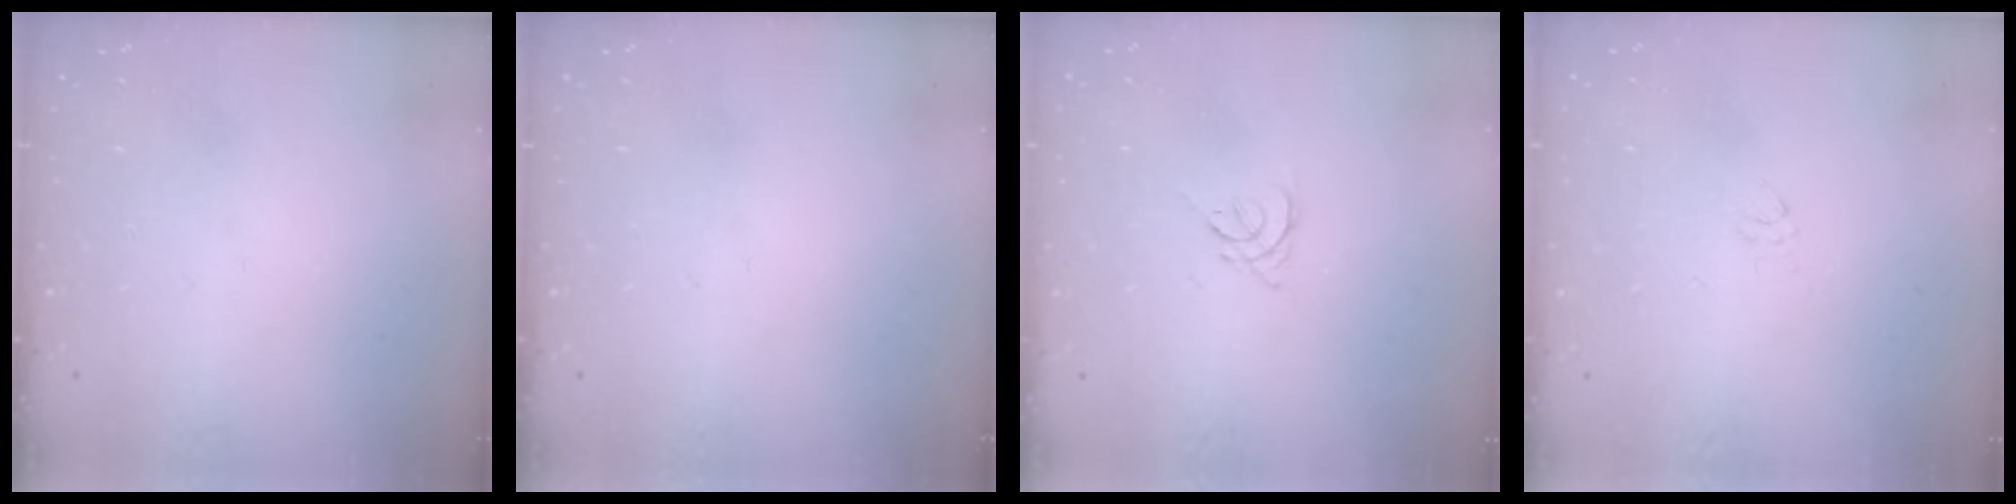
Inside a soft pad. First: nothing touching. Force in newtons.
{"total": 0.0}
{"total": 2.6, "press": 2.5, "slide": 0.6}
{"total": 2.2, "press": 2.1, "slide": 0.4}